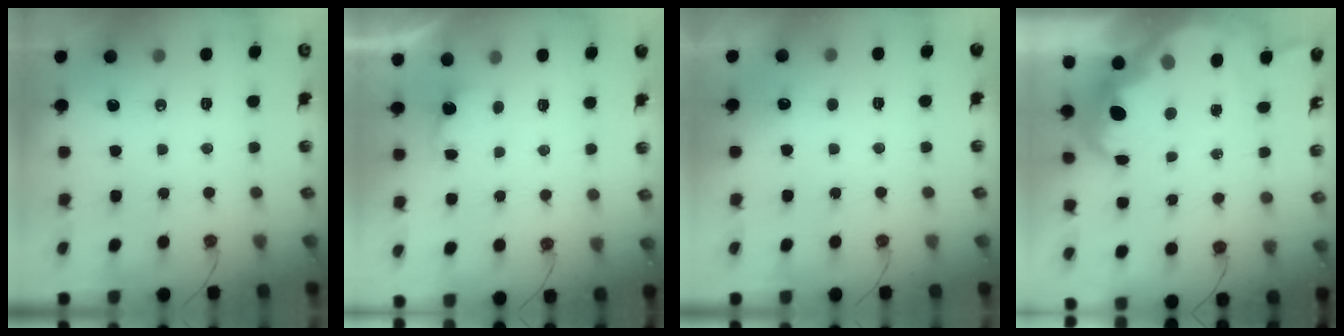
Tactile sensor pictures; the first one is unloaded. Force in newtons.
{"total": 2.2, "press": 1.9, "slide": 1.0}
{"total": 2.4, "press": 2.2, "slide": 1.0}
{"total": 11.8, "press": 11.8, "slide": 0.5}